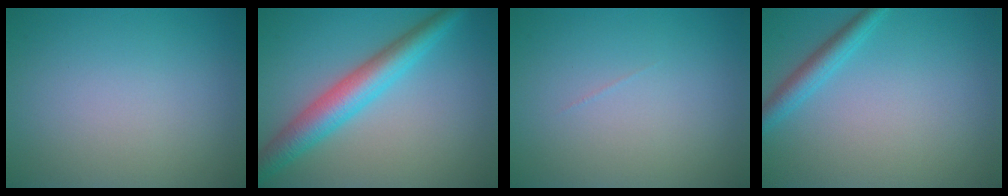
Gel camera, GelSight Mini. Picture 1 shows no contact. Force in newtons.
{"total": 5.5, "press": 5.5, "slide": 0.1}
{"total": 0.0}
{"total": 2.4, "press": 2.4, "slide": 0.1}